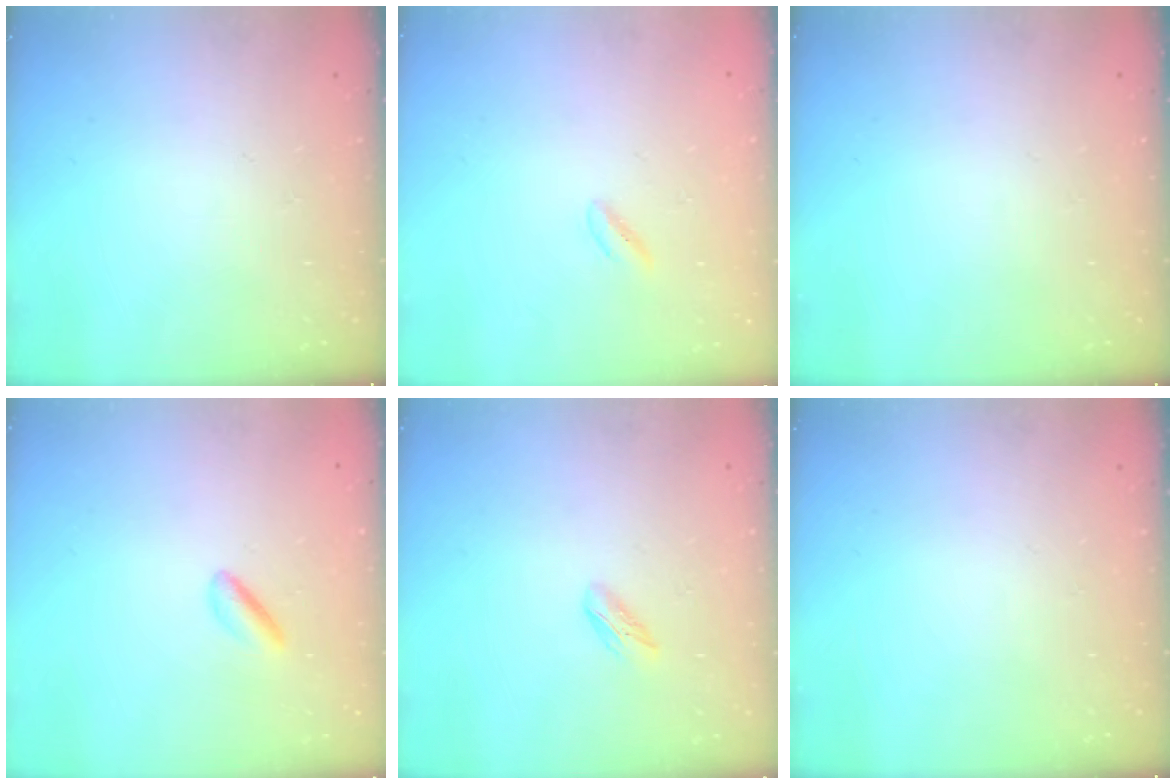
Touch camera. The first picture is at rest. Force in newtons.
{"total": 0.8, "press": 0.6, "slide": 0.6}
{"total": 0.0}
{"total": 2.1, "press": 2.0, "slide": 0.8}
{"total": 2.7, "press": 2.6, "slide": 0.8}
{"total": 0.0}